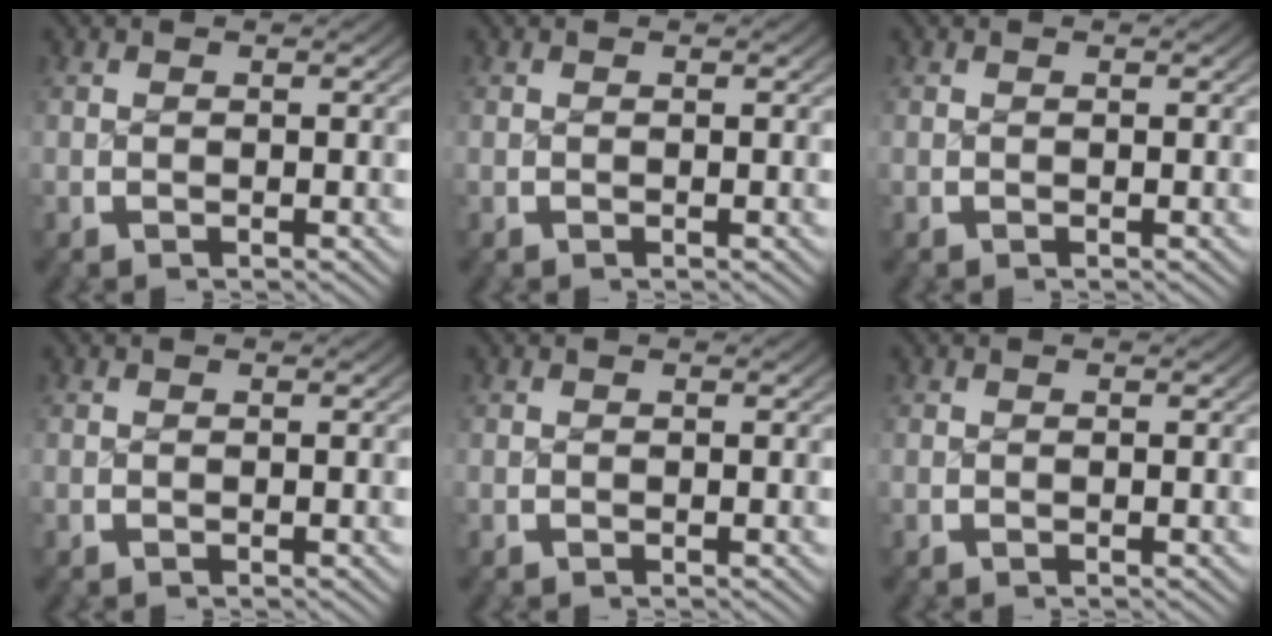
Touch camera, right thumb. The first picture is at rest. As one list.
[{"total": 0.0}, {"total": 0.0}, {"total": 0.0}, {"total": 0.0}, {"total": 0.0}]